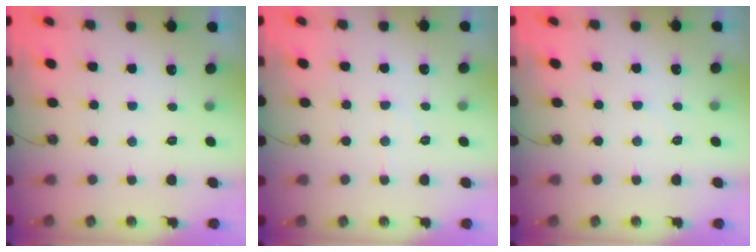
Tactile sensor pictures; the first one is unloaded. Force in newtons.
{"total": 5.8, "press": 5.7, "slide": 1.0}
{"total": 3.6, "press": 3.6, "slide": 0.6}